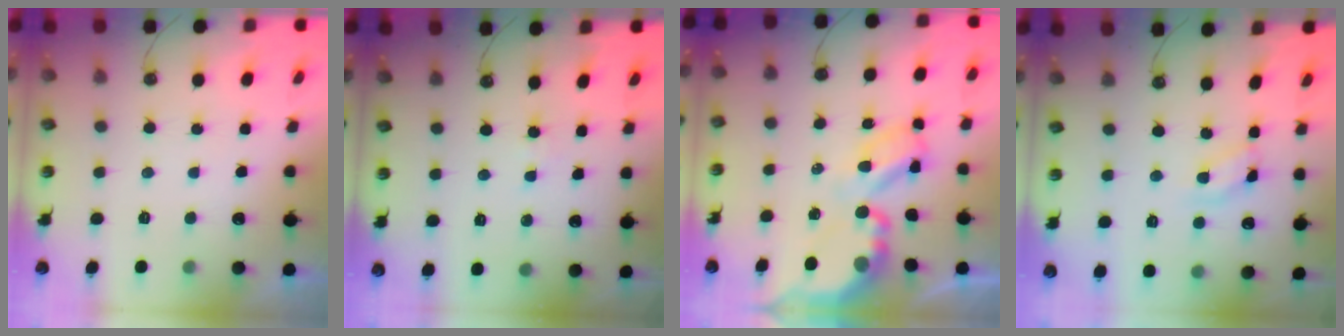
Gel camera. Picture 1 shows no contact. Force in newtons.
{"total": 2.4, "press": 2.4, "slide": 0.2}
{"total": 8.0, "press": 8.0, "slide": 0.4}
{"total": 8.2, "press": 8.2, "slide": 0.5}